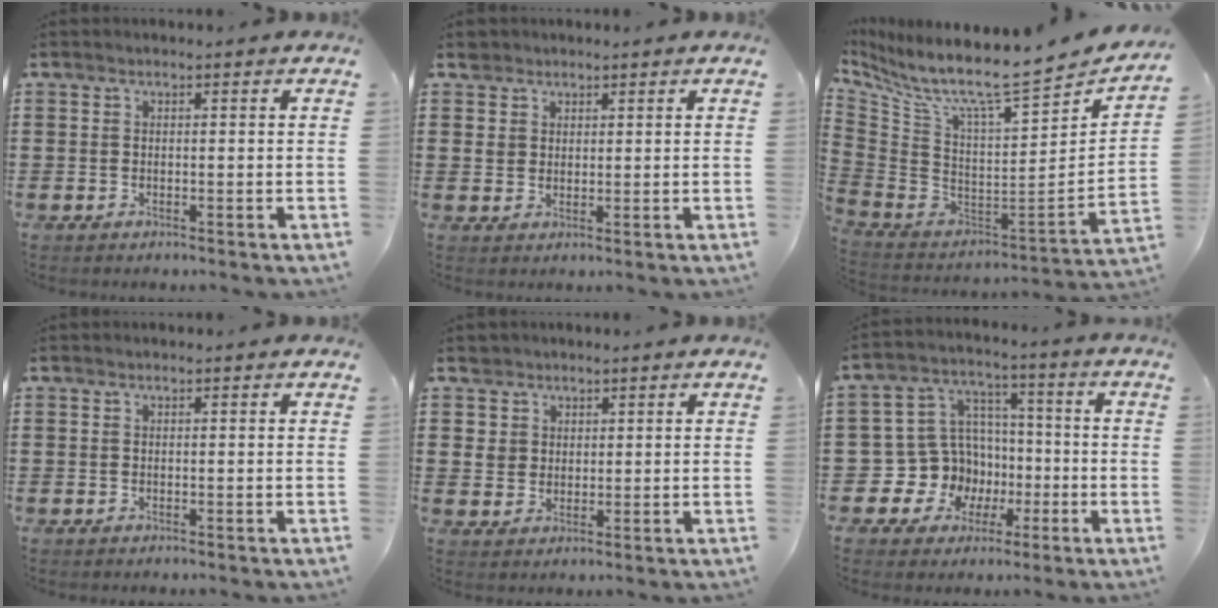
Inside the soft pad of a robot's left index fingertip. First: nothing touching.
{"total": 3.0, "force": [1.8, 2.3, 0.0], "torque": [-0.004, 0.008, 0.034]}
{"total": 8.6, "force": [6.6, 0.7, 5.4], "torque": [-0.113, -0.073, 0.105]}
{"total": 0.0}
{"total": 4.1, "force": [2.1, 3.4, 0.4], "torque": [-0.016, 0.010, 0.038]}
{"total": 10.0, "force": [-2.1, 9.6, 1.8], "torque": [-0.092, 0.004, -0.029]}